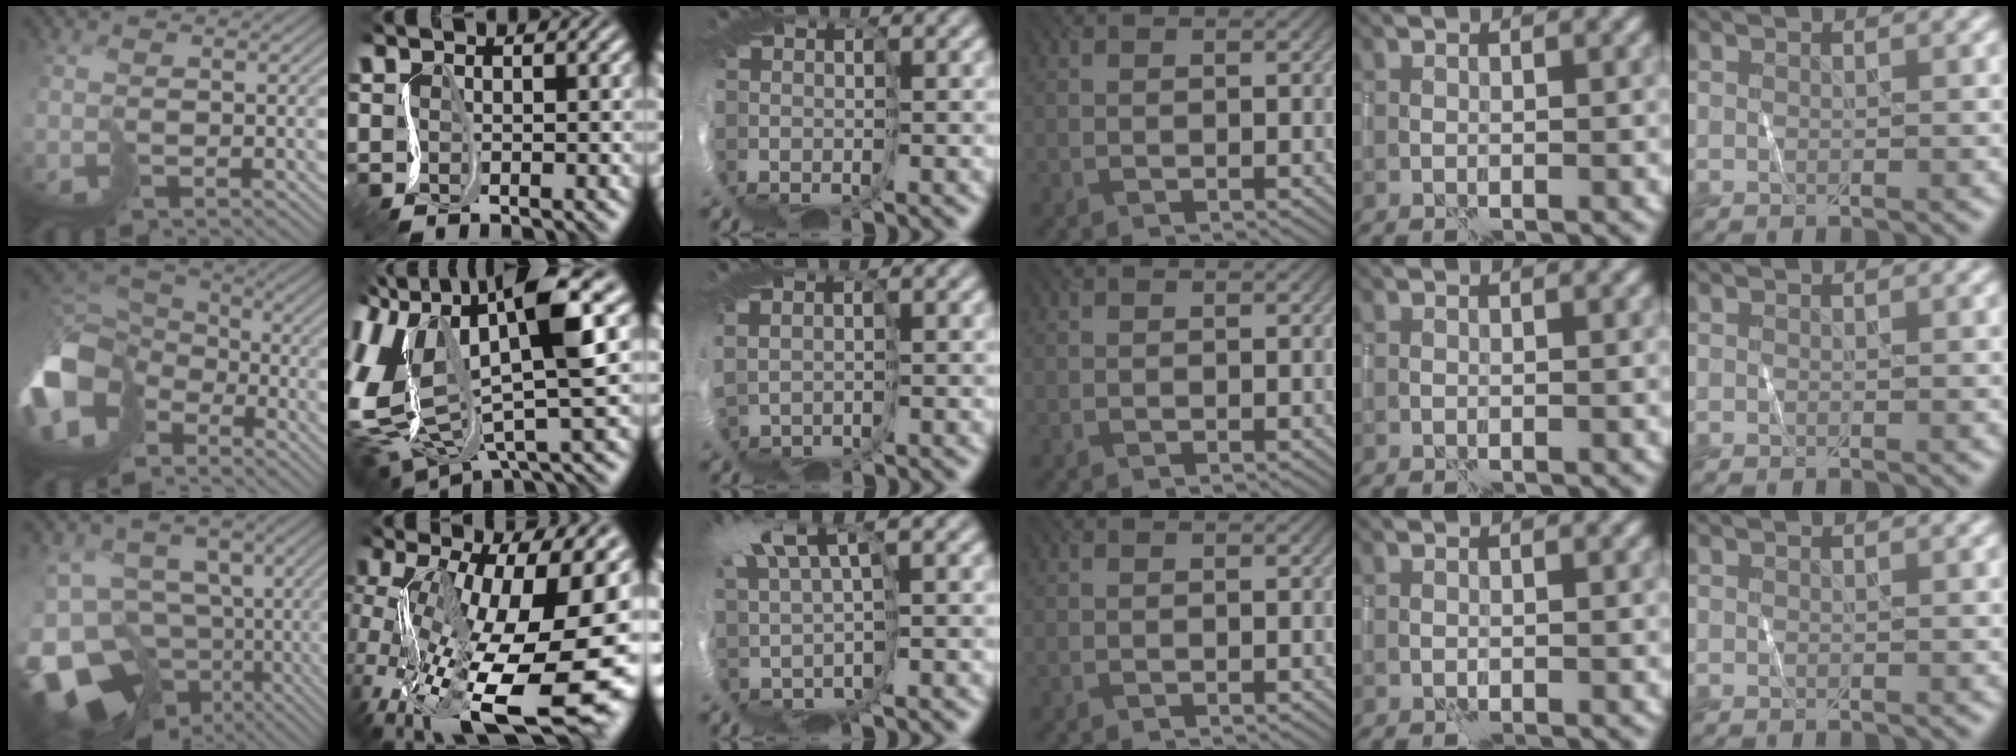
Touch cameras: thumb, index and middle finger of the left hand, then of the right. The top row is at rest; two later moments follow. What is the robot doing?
{"motion": "cut", "object": "tissue"}